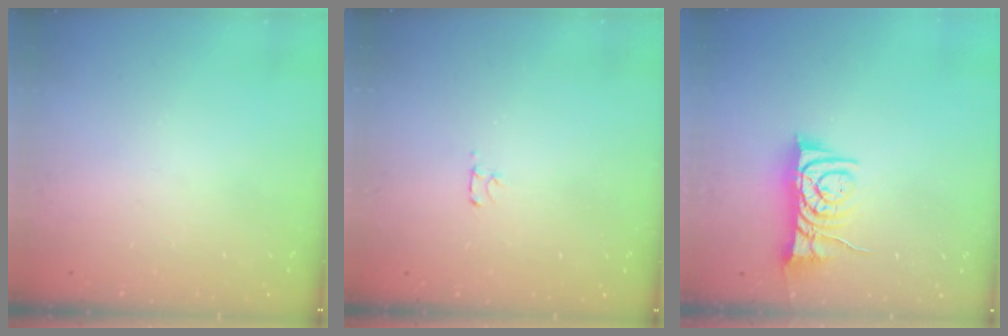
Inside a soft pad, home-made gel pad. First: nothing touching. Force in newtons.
{"total": 2.5, "press": 2.4, "slide": 0.3}
{"total": 8.8, "press": 8.8, "slide": 0.5}